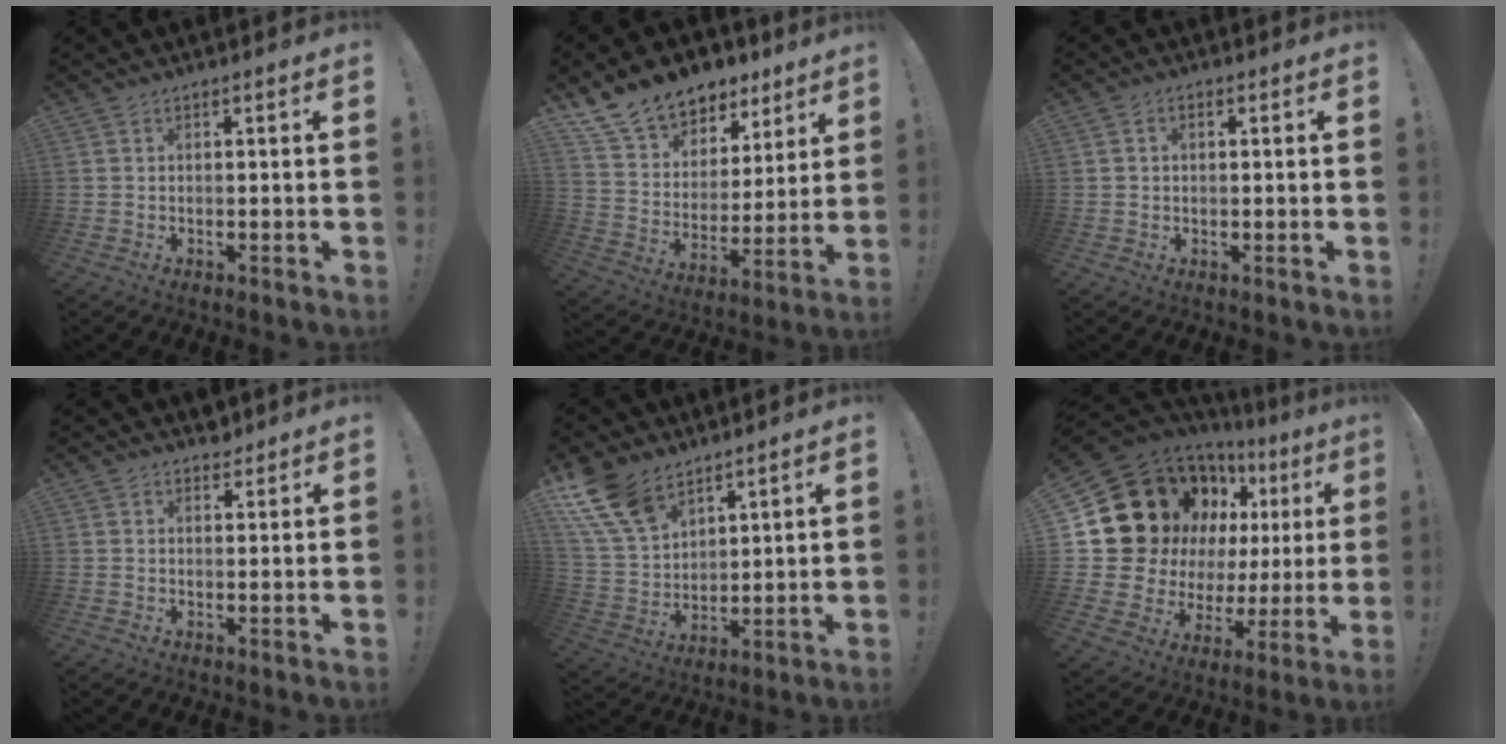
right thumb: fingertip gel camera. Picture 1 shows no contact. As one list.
[{"total": 13.8, "force": [10.7, 7.9, 3.6], "torque": [-0.076, -0.077, 0.206]}, {"total": 1.4, "force": [-0.1, 1.1, 0.8], "torque": [-0.015, 0.004, -0.002]}, {"total": 2.6, "force": [2.2, 1.4, 0.4], "torque": [0.002, -0.011, 0.039]}, {"total": 15.0, "force": [10.2, 8.3, 7.2], "torque": [-0.164, -0.055, 0.200]}, {"total": 22.0, "force": [10.3, 14.8, 12.7], "torque": [-0.211, -0.087, 0.229]}]